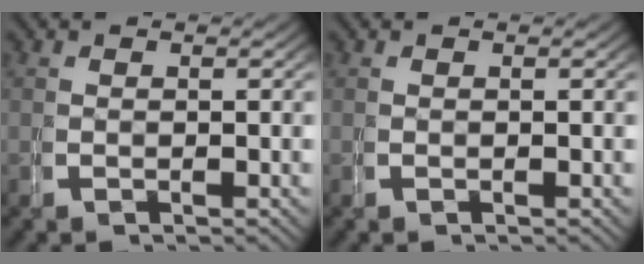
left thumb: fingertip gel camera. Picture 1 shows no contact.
{"total": 0.0}